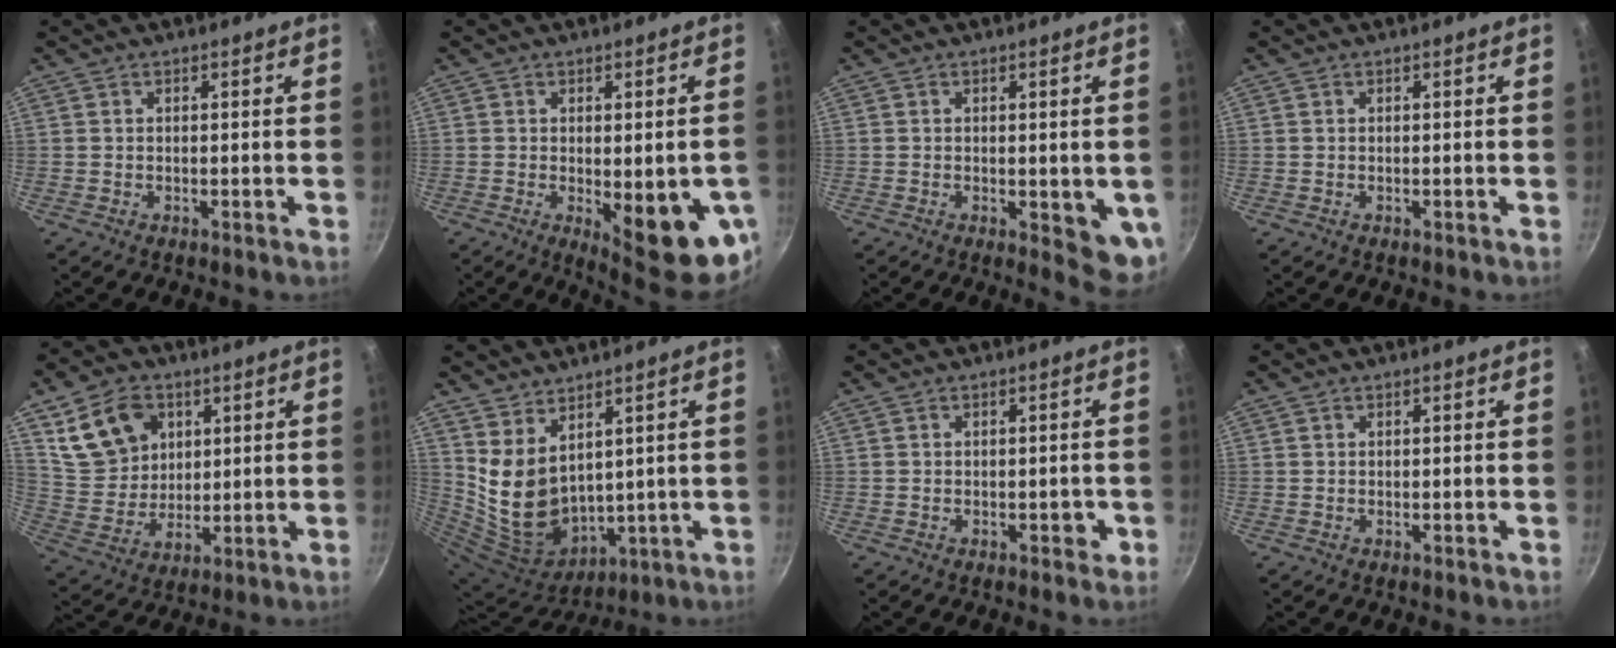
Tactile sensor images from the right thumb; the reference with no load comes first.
{"total": 15.3, "force": [-3.4, 5.0, 14.1], "torque": [-0.152, -0.018, -0.031]}
{"total": 6.7, "force": [-0.8, 2.5, 6.1], "torque": [-0.057, -0.011, -0.005]}
{"total": 0.0}
{"total": 14.0, "force": [5.6, 10.8, 7.0], "torque": [-0.100, -0.017, 0.118]}
{"total": 11.9, "force": [5.2, 7.4, 7.7], "torque": [-0.128, -0.060, 0.126]}
{"total": 1.9, "force": [-0.6, 1.2, 1.2], "torque": [0.004, 0.012, -0.007]}
{"total": 0.0}